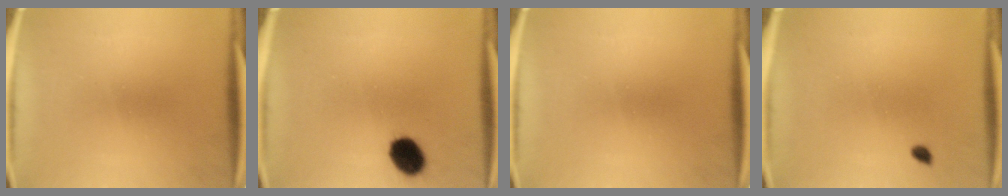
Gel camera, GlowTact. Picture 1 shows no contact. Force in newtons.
{"total": 7.7}
{"total": 0.0}
{"total": 0.9}